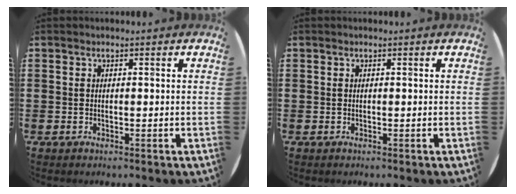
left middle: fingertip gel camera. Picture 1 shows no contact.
{"total": 0.0}